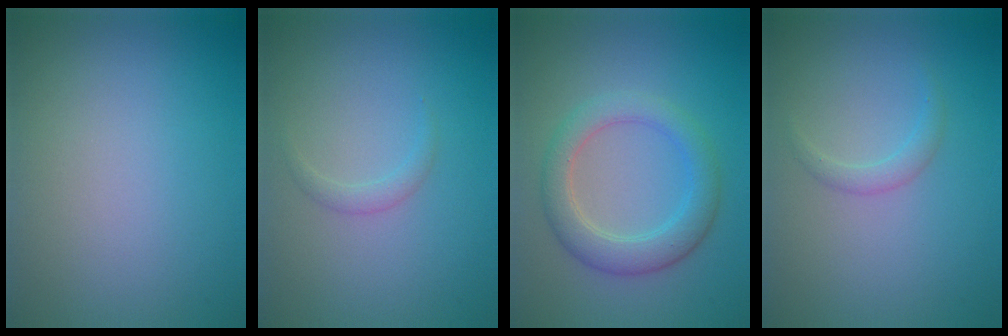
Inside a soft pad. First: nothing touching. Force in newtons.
{"total": 1.0, "press": 1.0, "slide": 0.2}
{"total": 3.9, "press": 3.9, "slide": 0.1}
{"total": 1.2, "press": 1.2, "slide": 0.0}